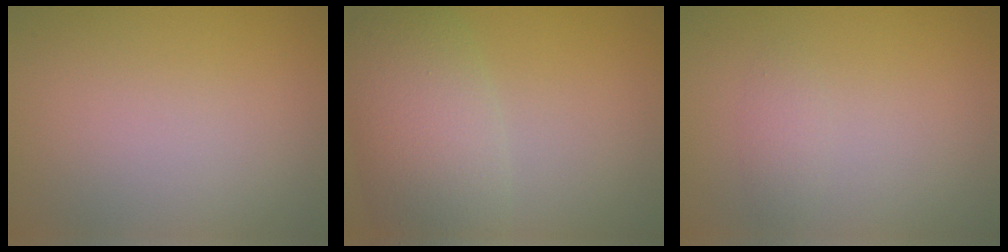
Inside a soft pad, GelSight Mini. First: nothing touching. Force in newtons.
{"total": 6.8, "press": 6.7, "slide": 0.6}
{"total": 1.0, "press": 1.0, "slide": 0.0}